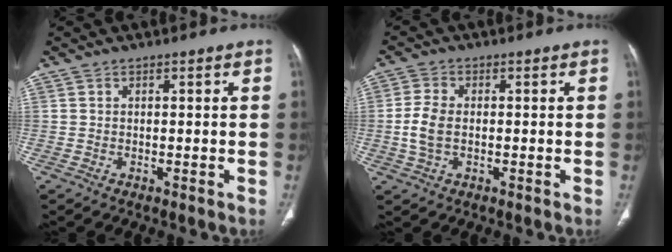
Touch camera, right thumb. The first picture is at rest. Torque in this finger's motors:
{"motor_torque": [-0.35, 0.42, 0.03, 0.21, 0.01]}